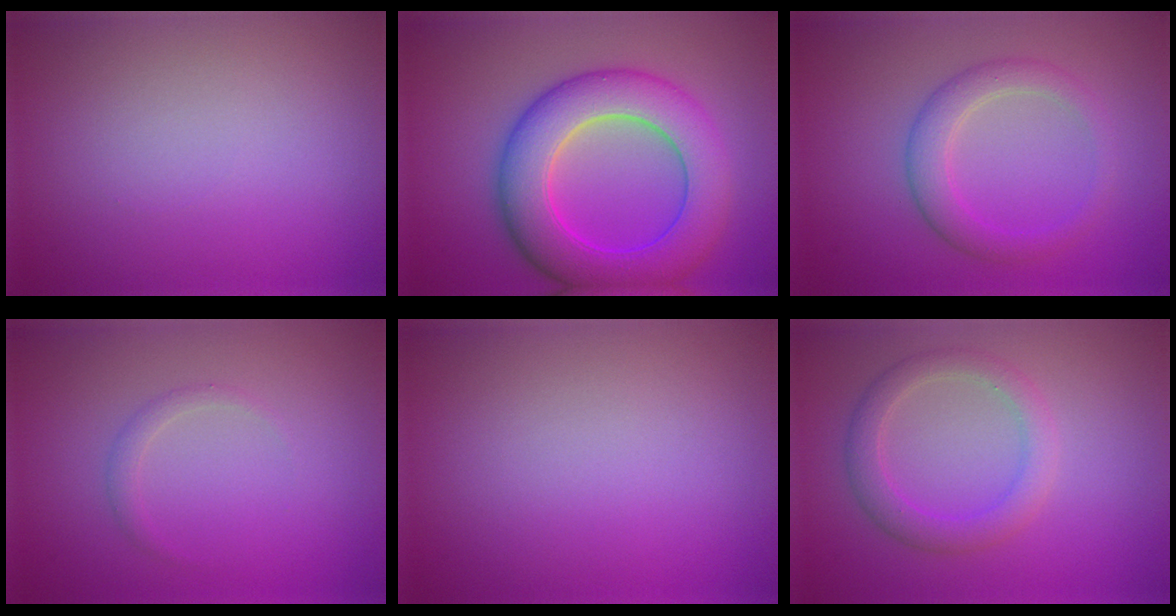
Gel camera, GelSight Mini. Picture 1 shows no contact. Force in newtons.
{"total": 9.0, "press": 9.0, "slide": 0.2}
{"total": 3.2, "press": 3.2, "slide": 0.2}
{"total": 0.9, "press": 0.9, "slide": 0.1}
{"total": 0.0}
{"total": 3.0, "press": 2.9, "slide": 0.3}